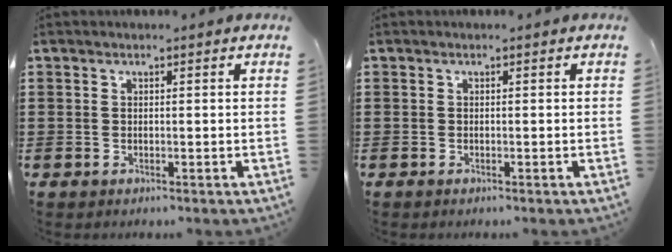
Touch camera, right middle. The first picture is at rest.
{"total": 0.0}